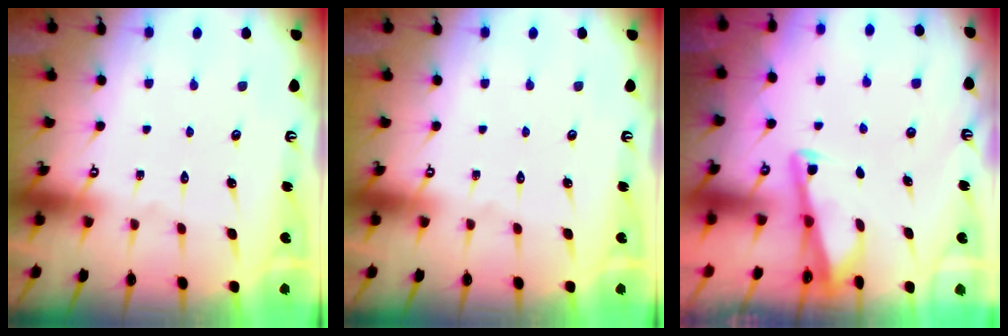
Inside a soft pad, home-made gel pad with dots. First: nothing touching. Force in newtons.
{"total": 0.0}
{"total": 3.0, "press": 2.9, "slide": 0.4}